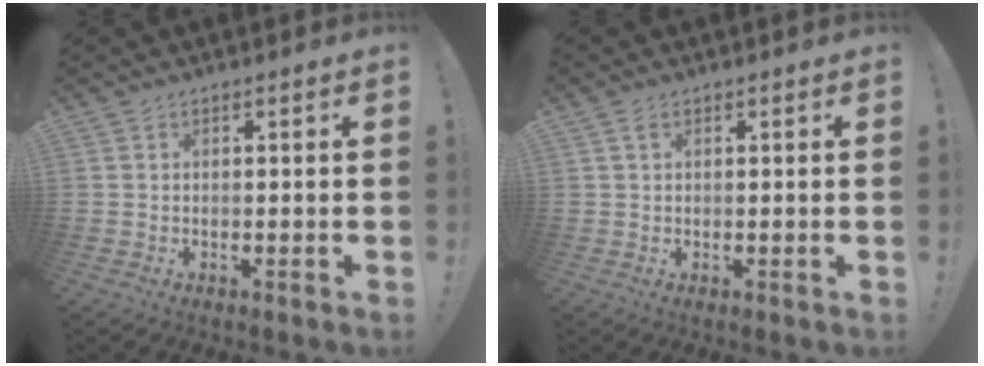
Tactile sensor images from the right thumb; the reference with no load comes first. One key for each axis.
{"total": 1.7, "fx": 0.9, "fy": 0.8, "fz": 1.2, "tx": -0.022, "ty": 0.001, "tz": 0.016}